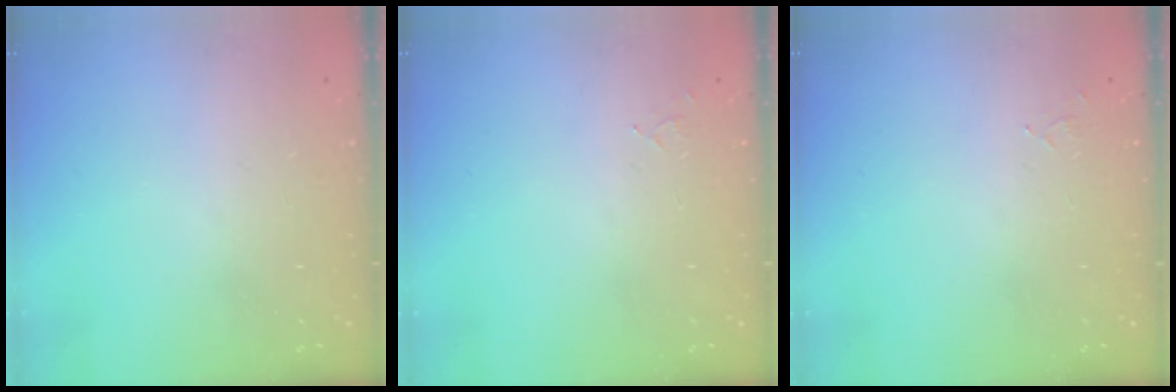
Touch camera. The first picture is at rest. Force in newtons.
{"total": 5.2, "press": 5.2, "slide": 0.4}
{"total": 5.2, "press": 5.2, "slide": 0.4}